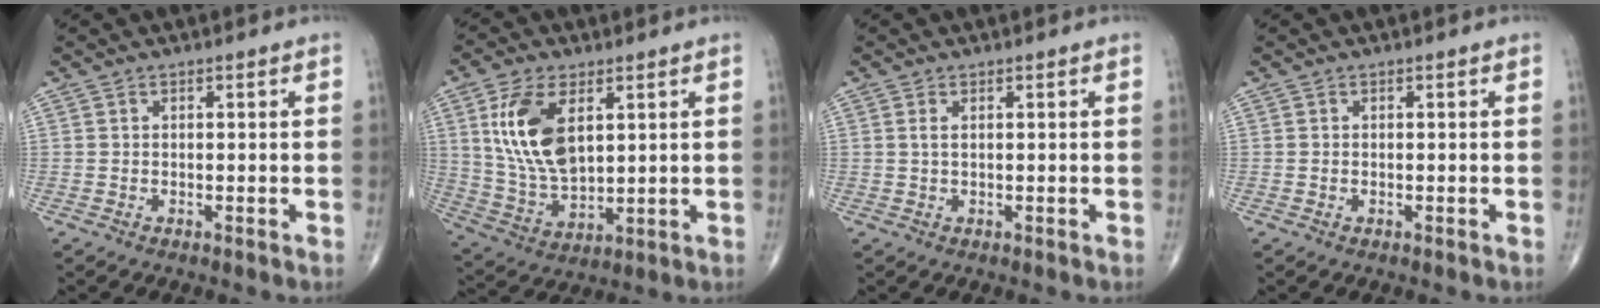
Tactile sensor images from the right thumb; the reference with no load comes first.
{"total": 14.0, "force": [4.4, 7.4, 11.0], "torque": [-0.213, -0.018, 0.095]}
{"total": 1.1, "force": [0.3, 0.4, 0.9], "torque": [-0.025, 0.004, 0.008]}
{"total": 0.0}